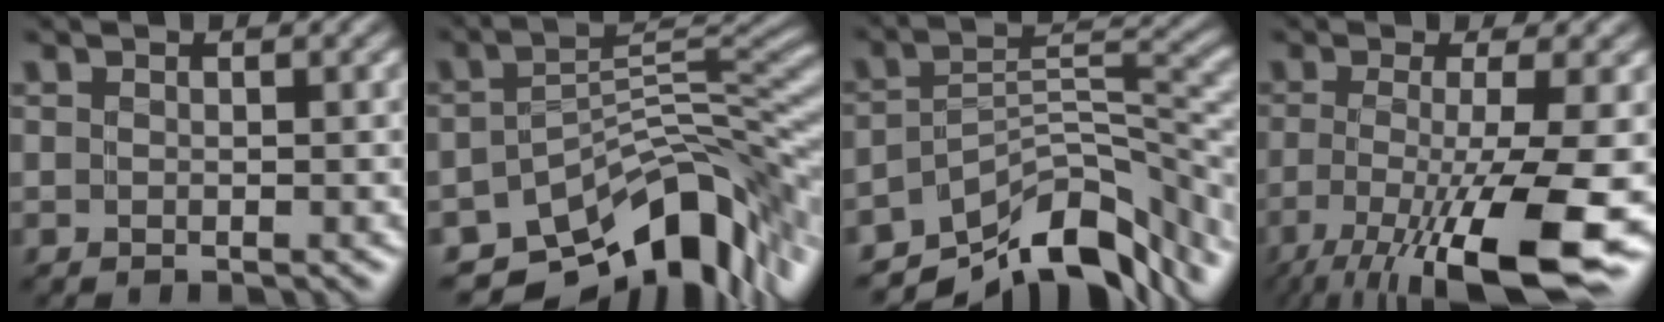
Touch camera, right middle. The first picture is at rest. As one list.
[{"total": 10.0, "force": [-7.0, 4.1, 5.8], "torque": [-0.066, -0.002, -0.122]}, {"total": 9.9, "force": [-8.1, 3.4, 4.6], "torque": [-0.059, 0.003, -0.145]}, {"total": 11.3, "force": [-5.3, 2.6, 9.6], "torque": [-0.167, -0.025, -0.089]}]